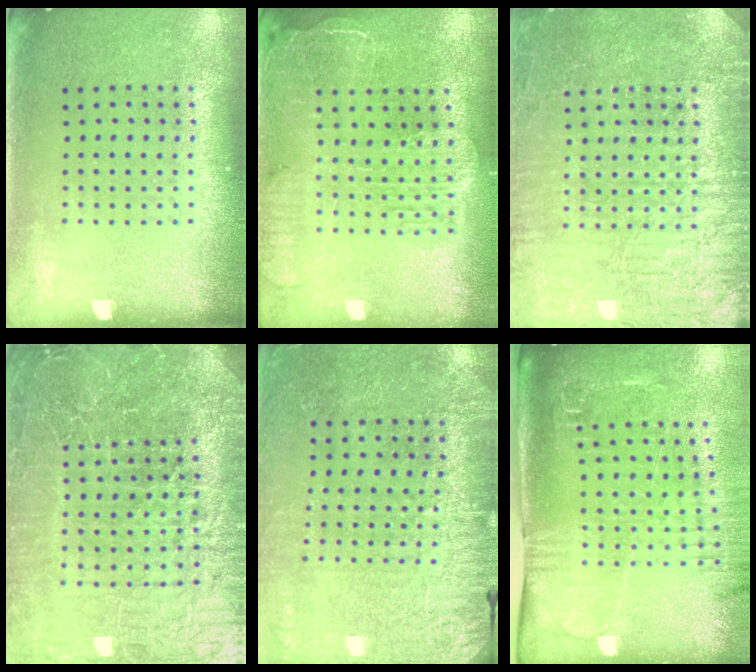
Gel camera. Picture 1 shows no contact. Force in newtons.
{"total": 2.5, "press": 2.2, "slide": 1.2}
{"total": 5.4, "press": 5.4, "slide": 0.8}
{"total": 7.6, "press": 6.6, "slide": 3.8}
{"total": 2.9, "press": 2.9, "slide": 0.4}
{"total": 2.6, "press": 2.0, "slide": 1.6}